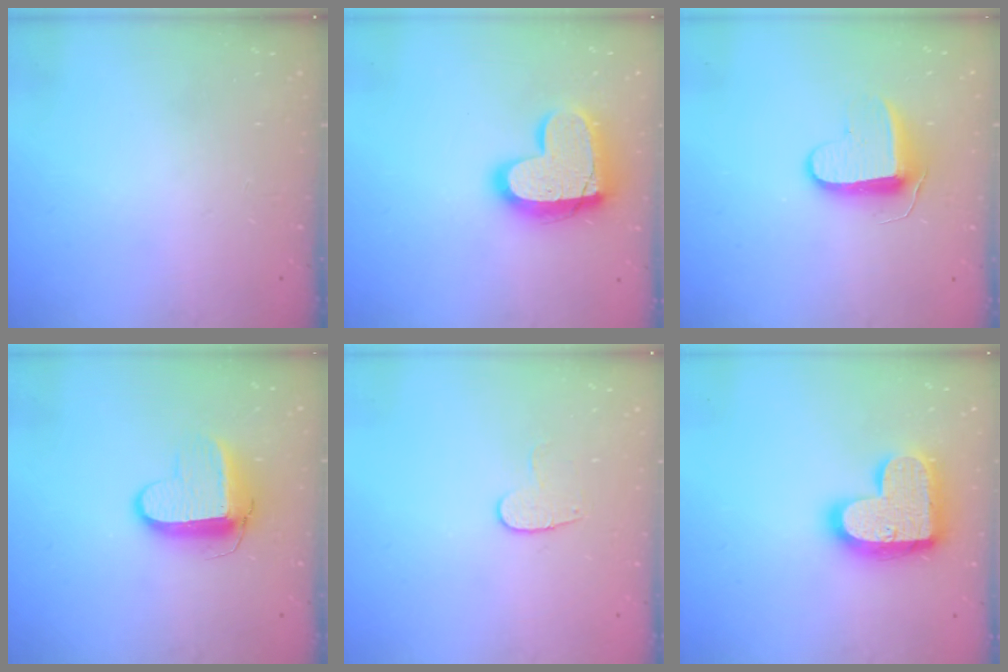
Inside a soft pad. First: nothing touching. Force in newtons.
{"total": 17.6, "press": 17.6, "slide": 1.2}
{"total": 9.0, "press": 8.9, "slide": 0.7}
{"total": 9.6, "press": 9.6, "slide": 0.9}
{"total": 7.7, "press": 7.6, "slide": 0.5}
{"total": 18.9, "press": 18.9, "slide": 1.1}